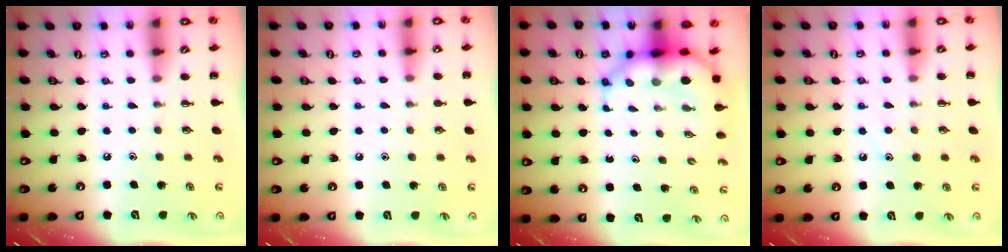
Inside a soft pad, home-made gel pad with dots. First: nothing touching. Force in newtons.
{"total": 6.2, "press": 5.9, "slide": 2.1}
{"total": 7.6, "press": 7.1, "slide": 2.5}
{"total": 6.9, "press": 6.8, "slide": 1.2}